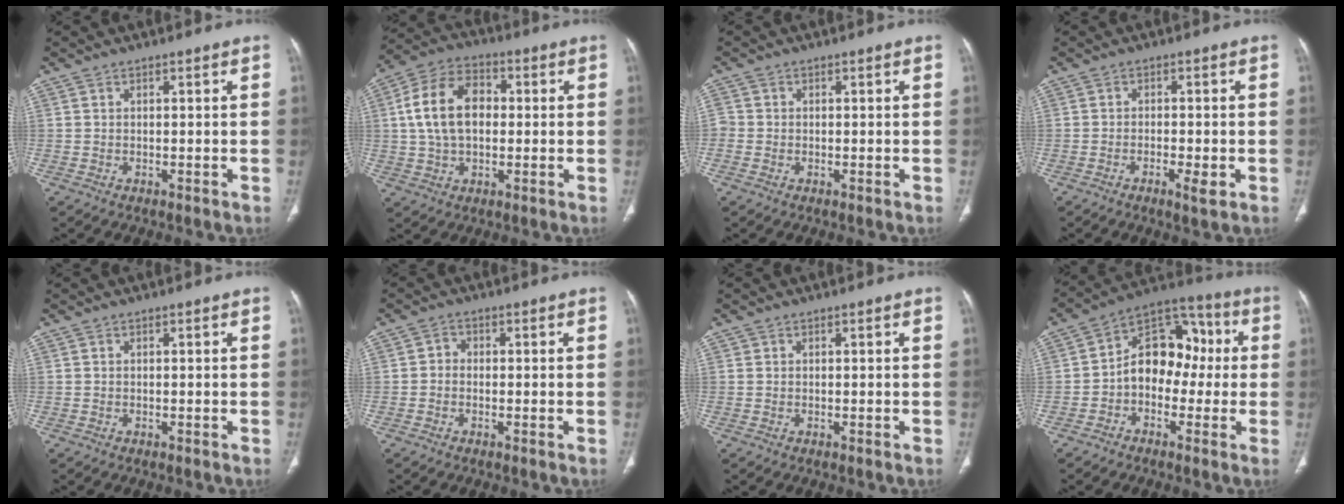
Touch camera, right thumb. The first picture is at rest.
{"total": 13.2, "force": [1.2, 8.7, 9.8], "torque": [-0.172, 0.025, 0.016]}
{"total": 1.8, "force": [-0.2, 1.8, 0.5], "torque": [-0.001, 0.004, -0.007]}
{"total": 3.2, "force": [-1.4, 0.8, 2.7], "torque": [-0.051, -0.001, -0.024]}
{"total": 0.0}
{"total": 1.8, "force": [-0.3, 1.6, 0.8], "torque": [-0.001, 0.006, -0.015]}
{"total": 0.0}
{"total": 13.0, "force": [-0.8, 9.4, 9.0], "torque": [-0.097, 0.047, -0.031]}